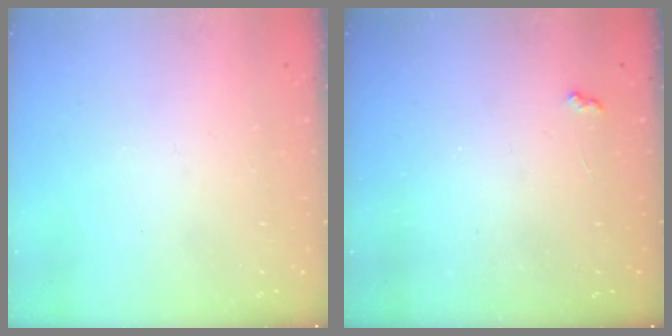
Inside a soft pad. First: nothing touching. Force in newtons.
{"total": 3.6, "press": 3.6, "slide": 0.6}